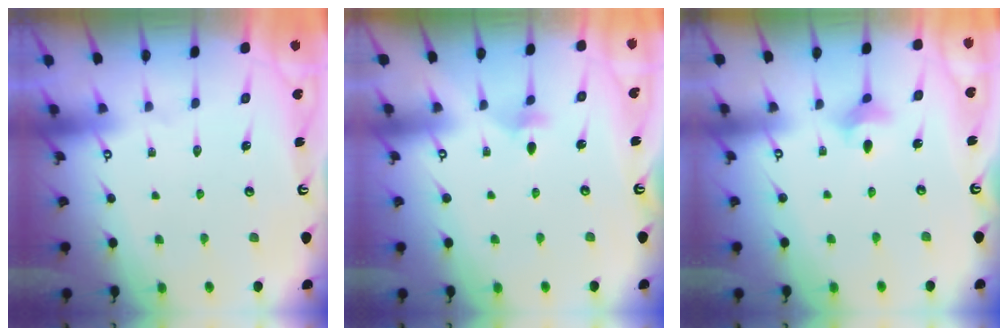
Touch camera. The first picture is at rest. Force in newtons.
{"total": 4.0, "press": 3.9, "slide": 0.8}
{"total": 4.5, "press": 4.5, "slide": 0.6}